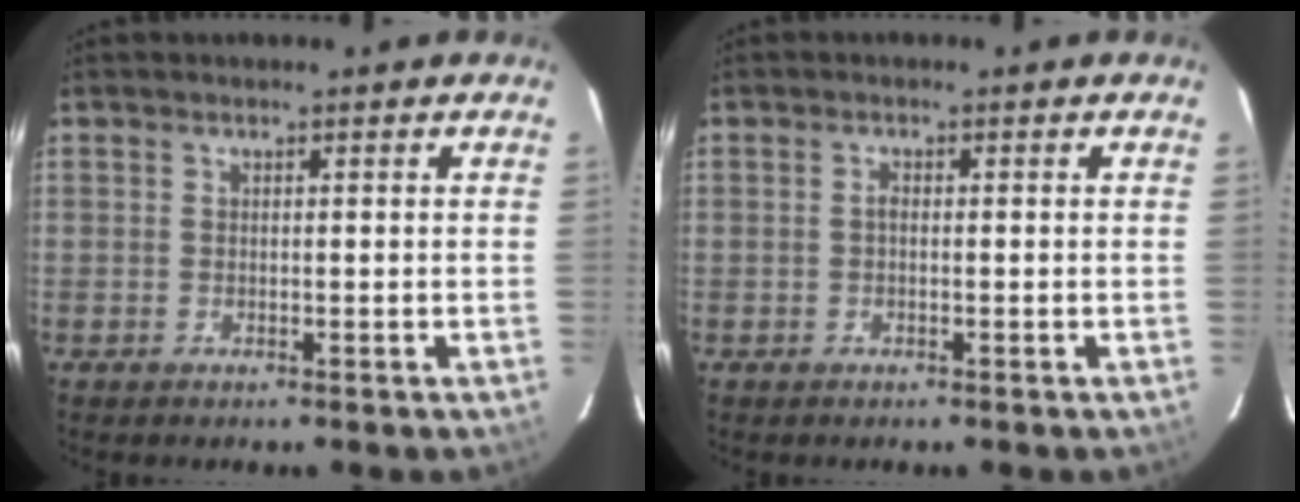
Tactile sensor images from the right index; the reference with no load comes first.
{"total": 0.7, "force": [-0.1, 0.4, 0.6], "torque": [-0.010, 0.005, -0.004]}